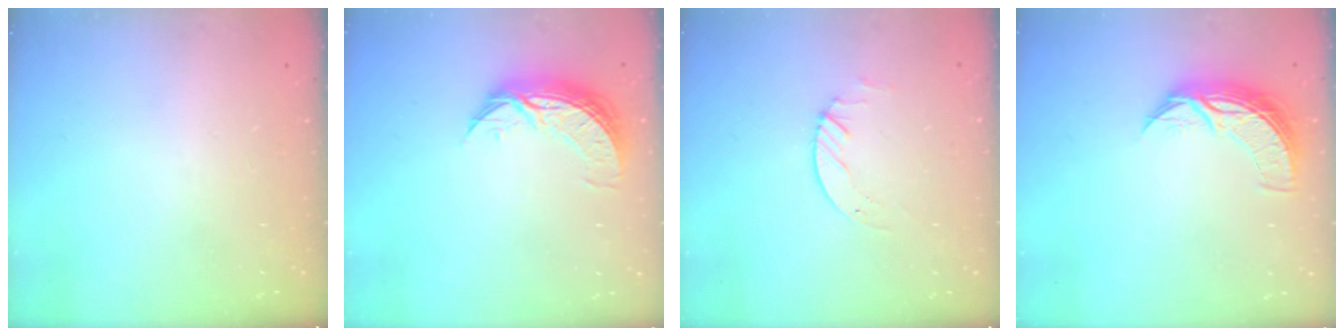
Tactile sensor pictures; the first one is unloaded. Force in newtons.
{"total": 8.8, "press": 8.8, "slide": 0.4}
{"total": 2.5, "press": 2.5, "slide": 0.2}
{"total": 7.8, "press": 7.8, "slide": 0.2}